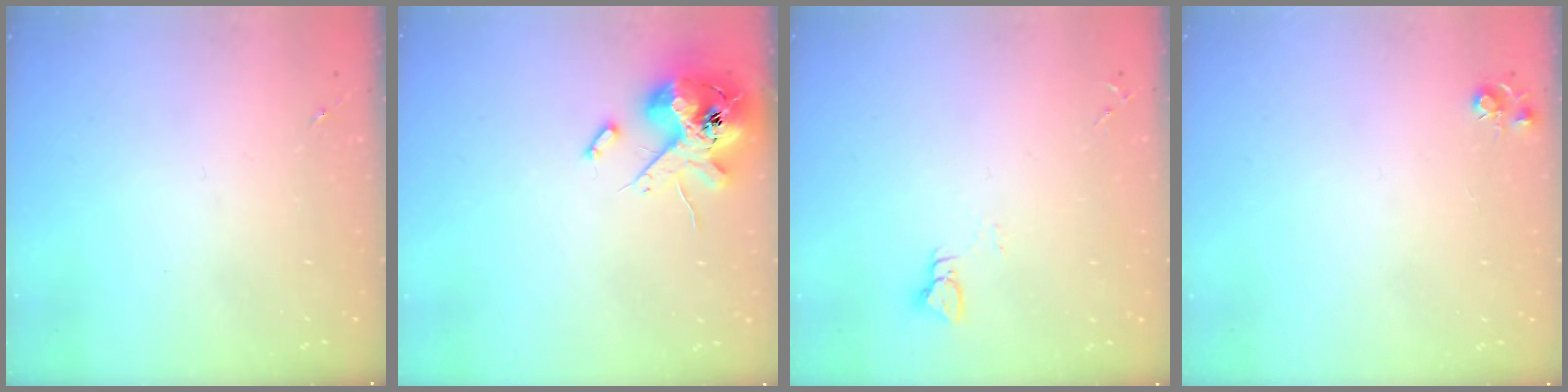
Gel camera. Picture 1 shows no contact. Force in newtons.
{"total": 14.9, "press": 14.7, "slide": 2.3}
{"total": 2.9, "press": 2.9, "slide": 0.3}
{"total": 5.1, "press": 5.0, "slide": 0.5}